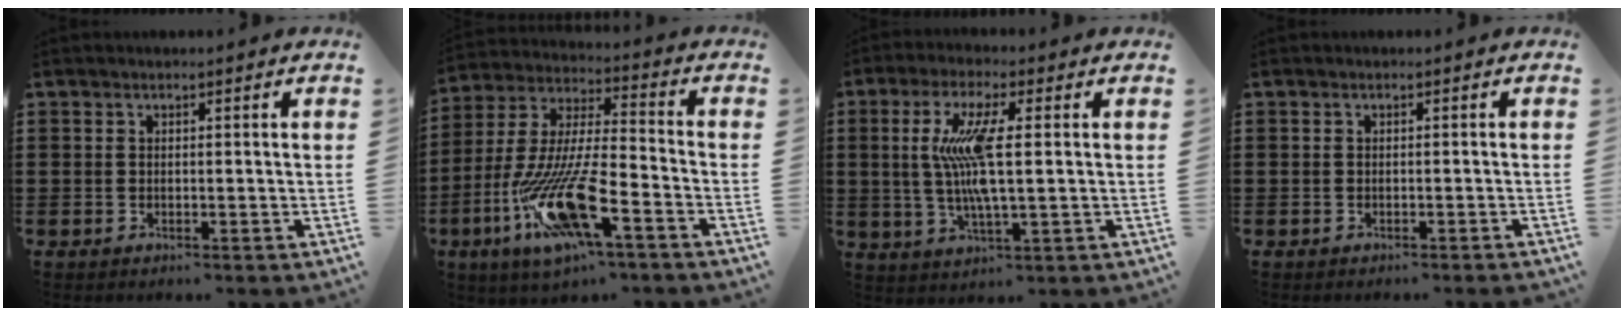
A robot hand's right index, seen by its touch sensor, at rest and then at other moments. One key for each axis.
{"total": 16.3, "fx": -9.4, "fy": 3.3, "fz": 12.9, "tx": -0.263, "ty": 0.003, "tz": -0.169}
{"total": 9.2, "fx": 0.9, "fy": 1.8, "fz": 9.0, "tx": -0.196, "ty": -0.009, "tz": 0.004}
{"total": 0.6, "fx": -0.5, "fy": -0.1, "fz": 0.2, "tx": -0.005, "ty": -0.002, "tz": -0.010}